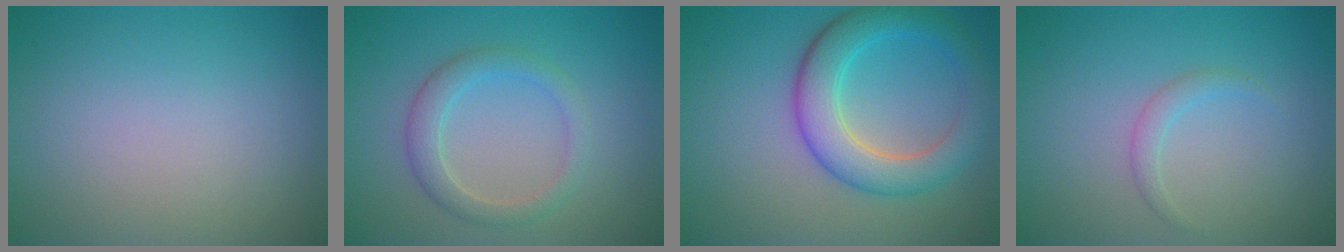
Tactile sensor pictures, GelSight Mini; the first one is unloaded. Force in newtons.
{"total": 2.7, "press": 2.7, "slide": 0.1}
{"total": 5.7, "press": 5.7, "slide": 0.1}
{"total": 1.1, "press": 1.1, "slide": 0.1}